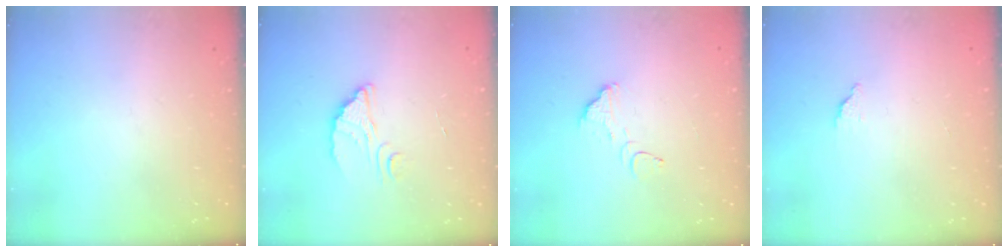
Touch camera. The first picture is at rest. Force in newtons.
{"total": 2.9, "press": 2.9, "slide": 0.1}
{"total": 2.9, "press": 2.9, "slide": 0.1}
{"total": 1.7, "press": 1.7, "slide": 0.1}